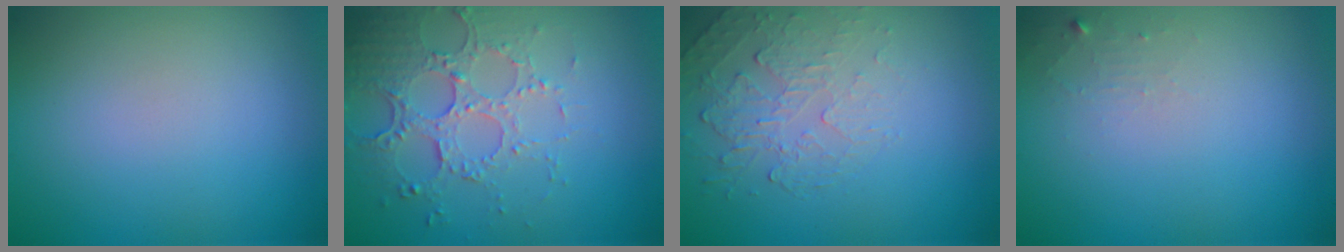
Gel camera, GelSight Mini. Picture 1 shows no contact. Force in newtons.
{"total": 5.1, "press": 3.7, "slide": 3.5}
{"total": 2.2, "press": 1.1, "slide": 1.9}
{"total": 1.0, "press": 1.0, "slide": 0.1}